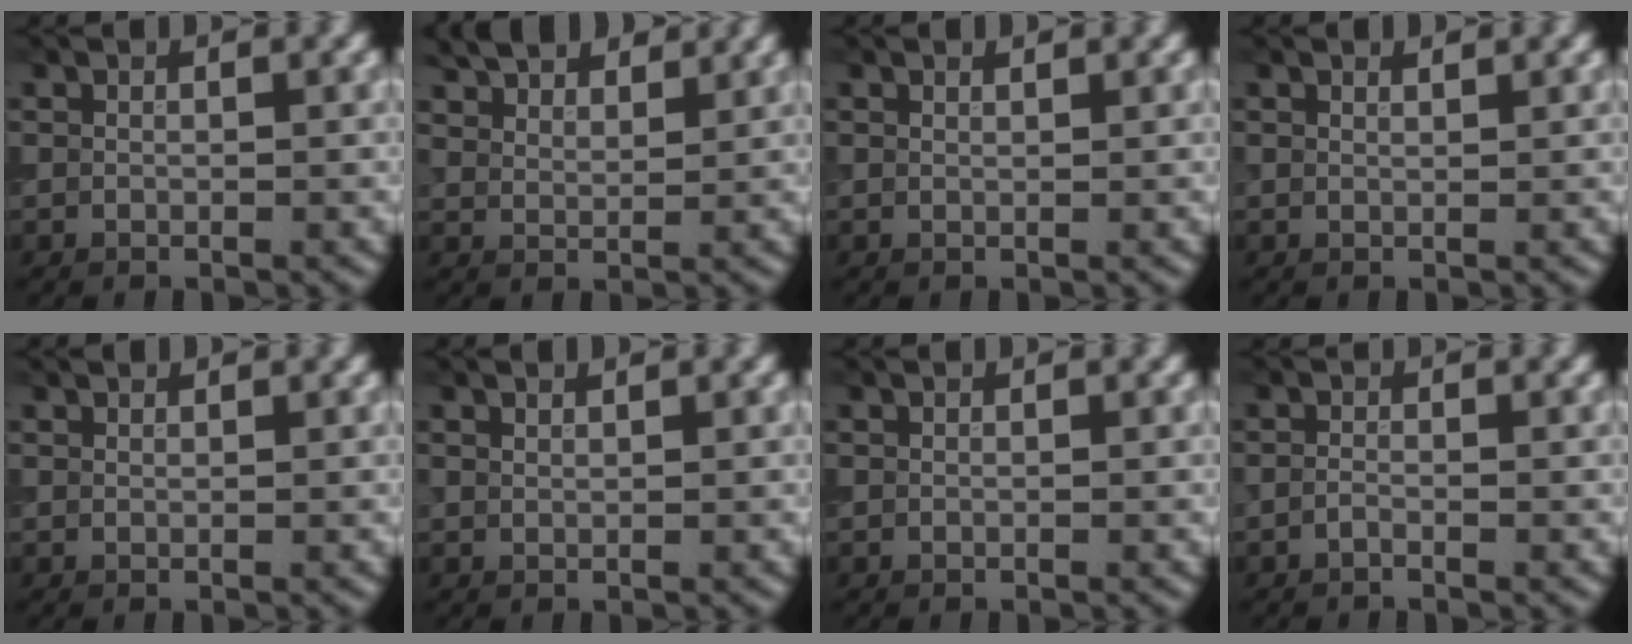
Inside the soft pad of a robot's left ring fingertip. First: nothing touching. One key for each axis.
{"total": 5.5, "fx": 4.8, "fy": 1.8, "fz": 1.9, "tx": -0.045, "ty": 0.001, "tz": 0.083}
{"total": 0.7, "fx": 0.6, "fy": 0.1, "fz": 0.2, "tx": -0.002, "ty": -0.002, "tz": 0.008}
{"total": 0.8, "fx": 0.8, "fy": 0.1, "fz": 0.2, "tx": -0.003, "ty": -0.001, "tz": 0.011}
{"total": 0.9, "fx": 0.9, "fy": 0.1, "fz": 0.1, "tx": -0.004, "ty": -0.003, "tz": 0.010}
{"total": 0.6, "fx": 0.6, "fy": 0.1, "fz": 0.1, "tx": 0.002, "ty": 0.000, "tz": 0.012}
{"total": 0.0}
{"total": 0.6, "fx": -0.4, "fy": 0.1, "fz": 0.4, "tx": -0.007, "ty": -0.001, "tz": -0.010}